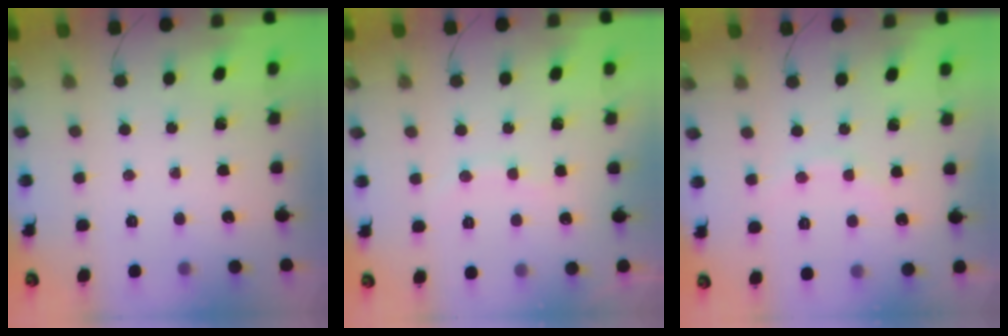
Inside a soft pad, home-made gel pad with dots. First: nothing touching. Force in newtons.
{"total": 7.1, "press": 7.0, "slide": 1.2}
{"total": 6.6, "press": 6.5, "slide": 1.2}